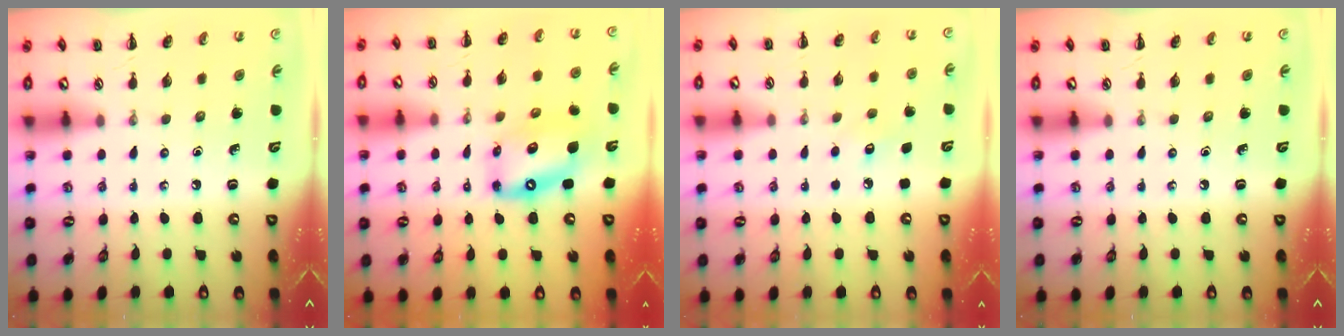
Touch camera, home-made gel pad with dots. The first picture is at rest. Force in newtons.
{"total": 12.6, "press": 12.2, "slide": 3.3}
{"total": 5.4, "press": 5.3, "slide": 1.3}
{"total": 0.0}